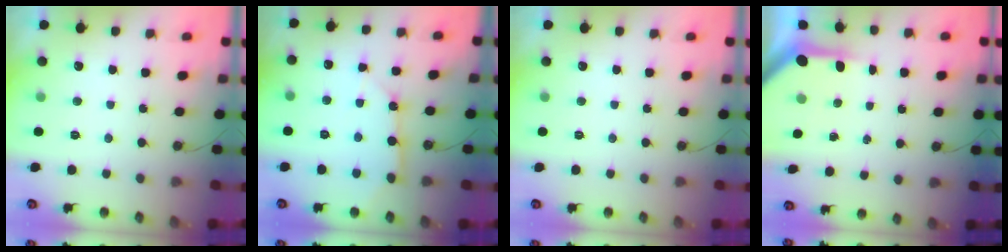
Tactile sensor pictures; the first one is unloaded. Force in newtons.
{"total": 9.7, "press": 9.7, "slide": 0.9}
{"total": 0.0}
{"total": 4.9, "press": 4.9, "slide": 0.4}